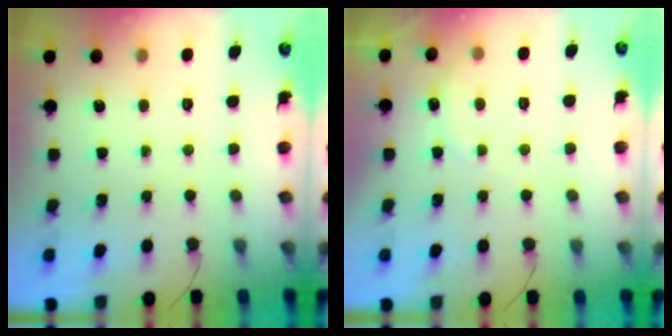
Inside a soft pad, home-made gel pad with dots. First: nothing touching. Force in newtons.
{"total": 5.4, "press": 5.4, "slide": 0.9}